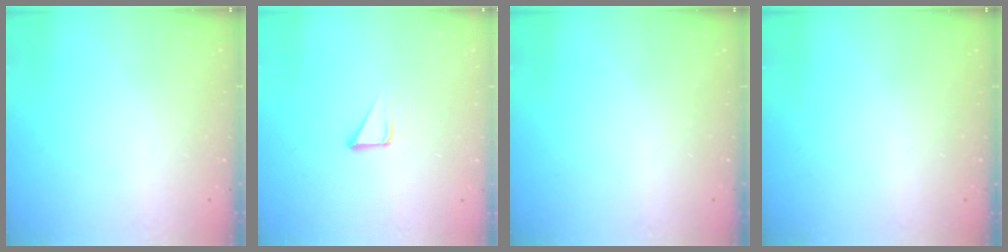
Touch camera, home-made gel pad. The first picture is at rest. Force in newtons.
{"total": 2.1, "press": 2.1, "slide": 0.0}
{"total": 0.0}
{"total": 0.0}